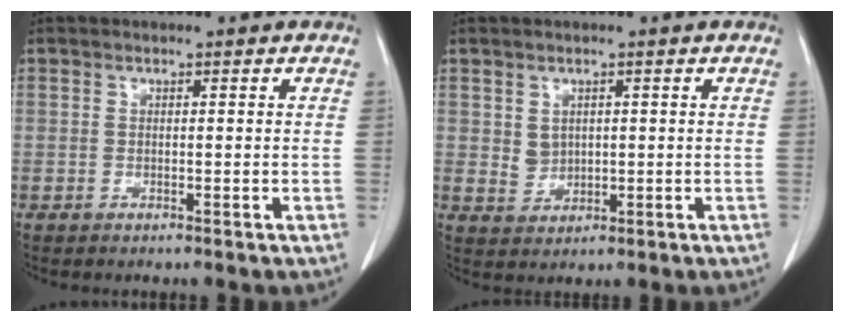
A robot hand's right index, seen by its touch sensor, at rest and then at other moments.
{"total": 2.7, "force": [0.7, 2.3, 1.3], "torque": [-0.027, -0.001, 0.021]}